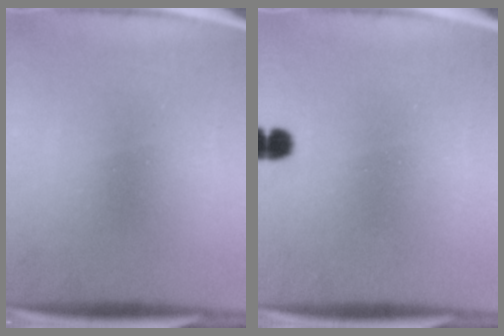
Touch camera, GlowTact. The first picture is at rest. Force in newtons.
{"total": 2.0}